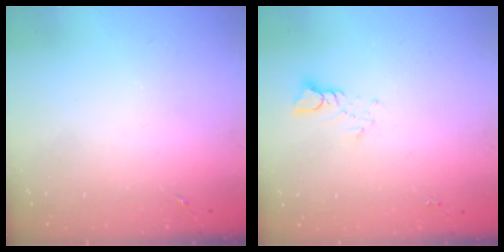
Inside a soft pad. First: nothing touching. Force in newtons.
{"total": 3.8, "press": 3.8, "slide": 0.2}